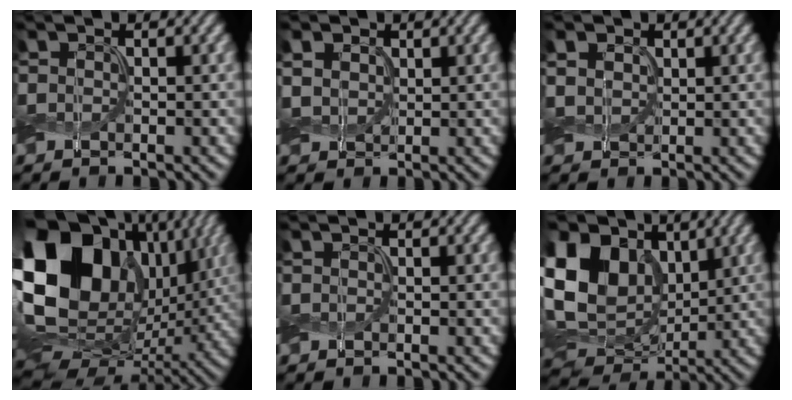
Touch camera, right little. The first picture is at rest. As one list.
[{"total": 2.9, "force": [0.9, 2.3, 1.6], "torque": [-0.046, 0.002, 0.011]}, {"total": 2.3, "force": [0.7, 1.8, 1.2], "torque": [-0.034, -0.002, 0.009]}, {"total": 21.6, "force": [3.9, 15.8, 14.2], "torque": [-0.298, 0.004, 0.083]}, {"total": 0.0}, {"total": 16.2, "force": [4.3, 11.8, 10.2], "torque": [-0.213, 0.032, 0.070]}]